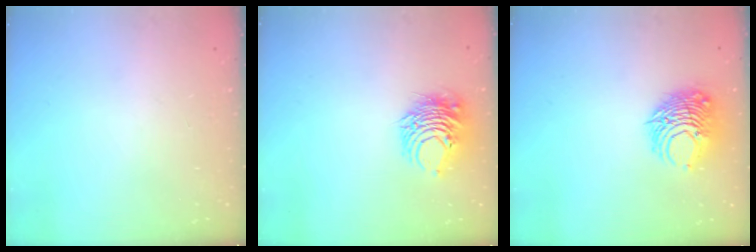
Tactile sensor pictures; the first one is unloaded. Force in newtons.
{"total": 8.8, "press": 8.8, "slide": 0.8}
{"total": 9.7, "press": 9.7, "slide": 0.9}